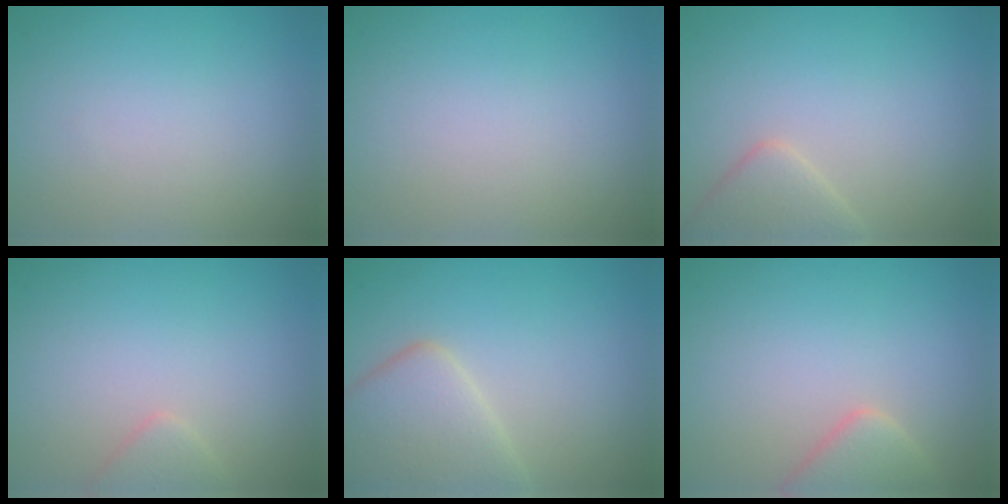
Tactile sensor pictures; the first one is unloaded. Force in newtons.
{"total": 0.0}
{"total": 2.6, "press": 2.6, "slide": 0.2}
{"total": 1.3, "press": 1.3, "slide": 0.1}
{"total": 5.3, "press": 5.3, "slide": 0.4}
{"total": 3.0, "press": 2.9, "slide": 0.3}